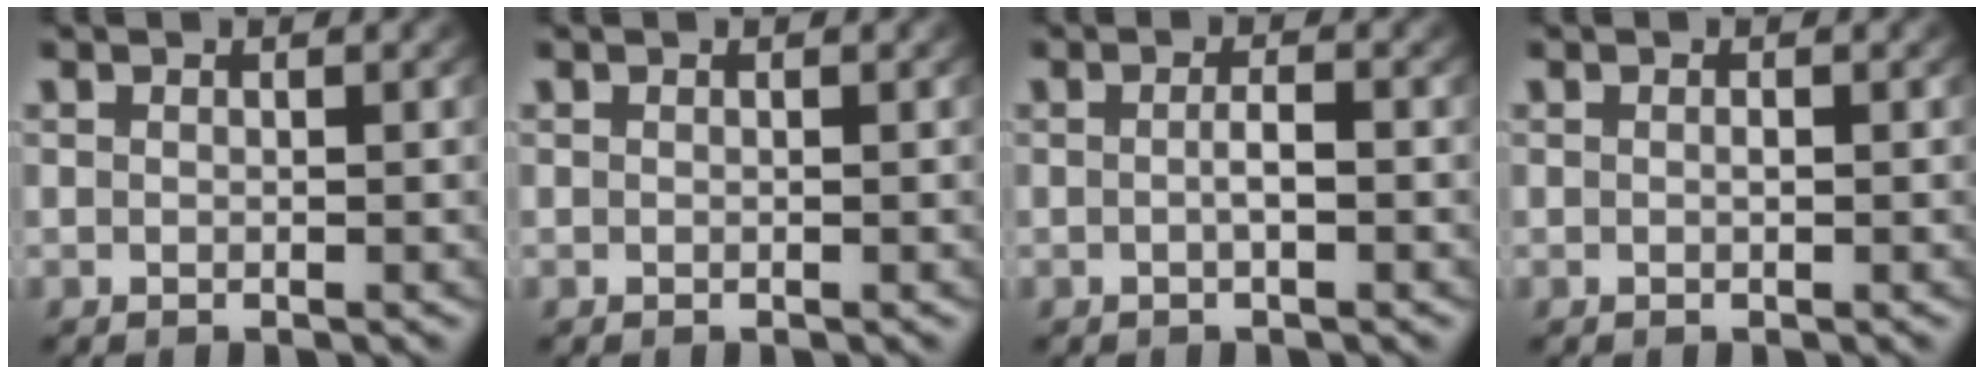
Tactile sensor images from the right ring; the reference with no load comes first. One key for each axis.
{"total": 0.0}
{"total": 1.4, "fx": -0.6, "fy": 0.1, "fz": 1.2, "tx": -0.023, "ty": -0.005, "tz": -0.008}
{"total": 0.0}